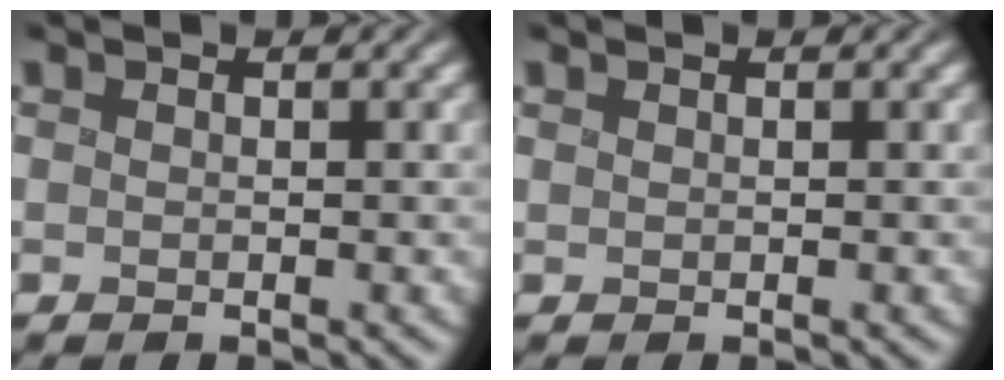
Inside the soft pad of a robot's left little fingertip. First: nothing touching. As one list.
[{"total": 0.0}]